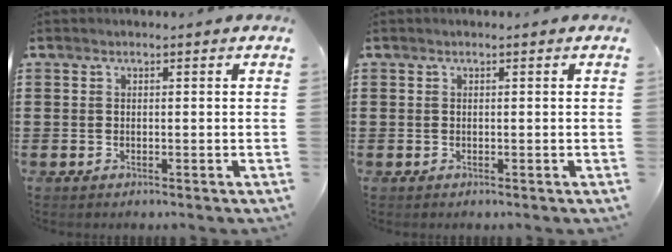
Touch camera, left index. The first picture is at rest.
{"total": 0.0}